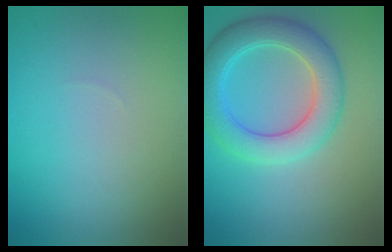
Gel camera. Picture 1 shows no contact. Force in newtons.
{"total": 5.5, "press": 5.5, "slide": 0.2}